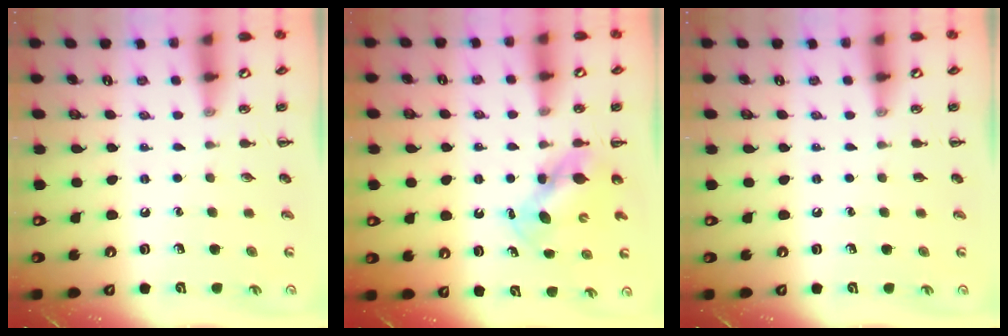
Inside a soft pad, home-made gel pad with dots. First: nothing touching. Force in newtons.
{"total": 6.0, "press": 5.9, "slide": 1.0}
{"total": 0.0}